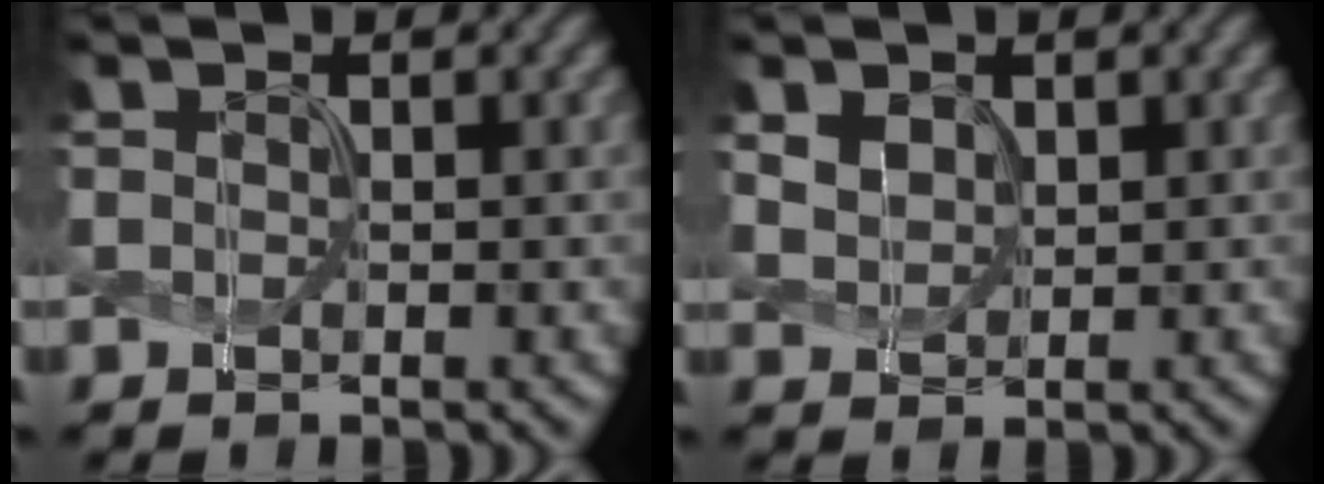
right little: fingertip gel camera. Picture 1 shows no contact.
{"total": 1.7, "force": [0.7, 1.4, 0.8], "torque": [-0.033, 0.001, 0.021]}